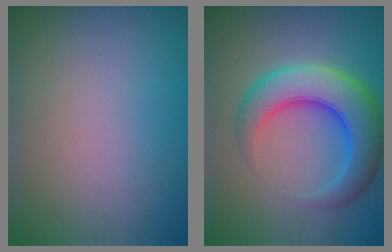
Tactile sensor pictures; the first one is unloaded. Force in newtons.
{"total": 8.0, "press": 8.0, "slide": 0.1}